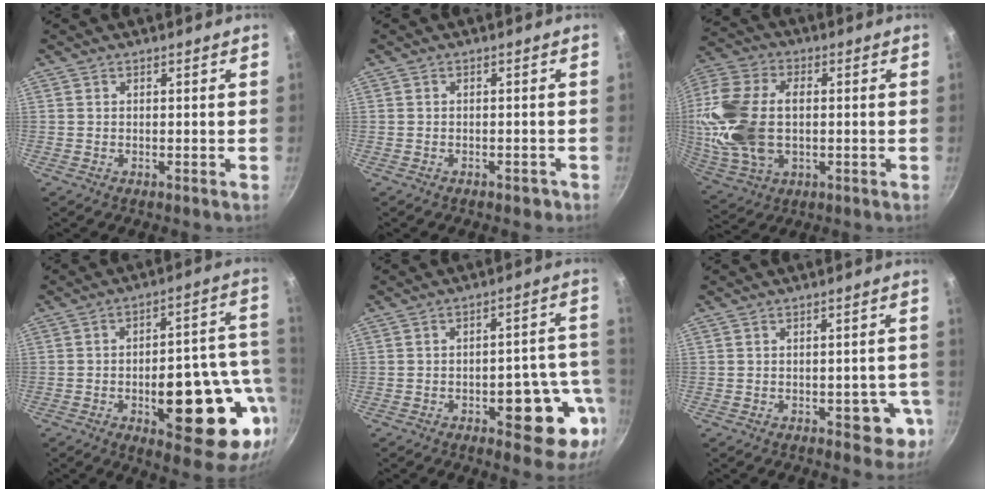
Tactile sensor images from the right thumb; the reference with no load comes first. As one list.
[{"total": 1.7, "force": [-1.1, 1.0, 0.8], "torque": [-0.002, 0.018, -0.003]}, {"total": 19.7, "force": [0.4, 12.4, 15.3], "torque": [-0.316, 0.015, 0.009]}, {"total": 23.1, "force": [-6.1, 9.5, 20.2], "torque": [-0.216, 0.020, -0.079]}, {"total": 13.8, "force": [-5.0, 6.1, 11.3], "torque": [-0.088, 0.037, -0.062]}, {"total": 6.5, "force": [-2.4, 3.7, 4.7], "torque": [-0.021, 0.014, -0.023]}]